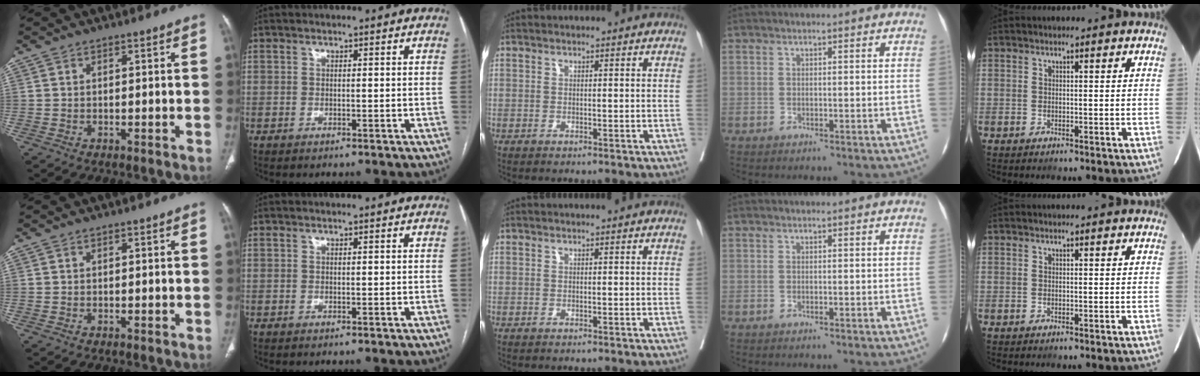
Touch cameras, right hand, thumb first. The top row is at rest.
{}